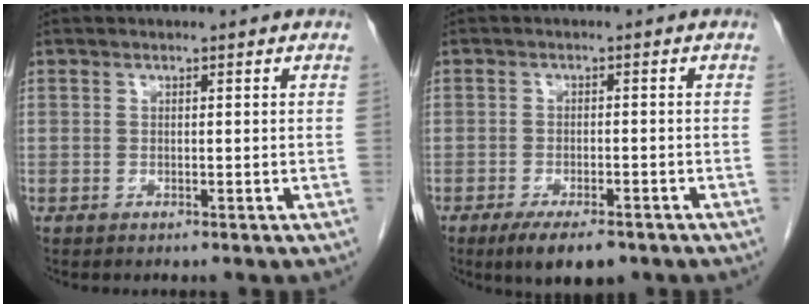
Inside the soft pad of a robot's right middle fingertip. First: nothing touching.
{"total": 6.7, "force": [-4.7, 2.1, 4.3], "torque": [-0.071, -0.012, -0.071]}